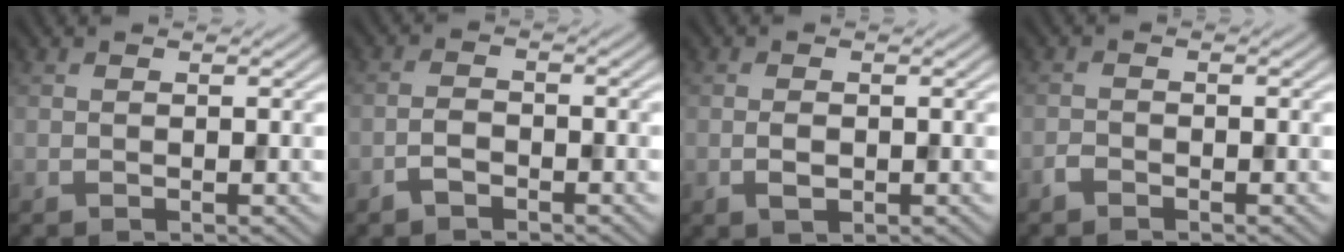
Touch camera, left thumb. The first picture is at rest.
{"total": 2.0, "force": [-1.5, 0.8, 1.1], "torque": [-0.020, 0.004, -0.034]}
{"total": 1.8, "force": [-0.5, 1.0, 1.4], "torque": [-0.029, -0.001, -0.009]}
{"total": 1.3, "force": [-1.1, 0.5, 0.5], "torque": [-0.009, 0.000, -0.025]}